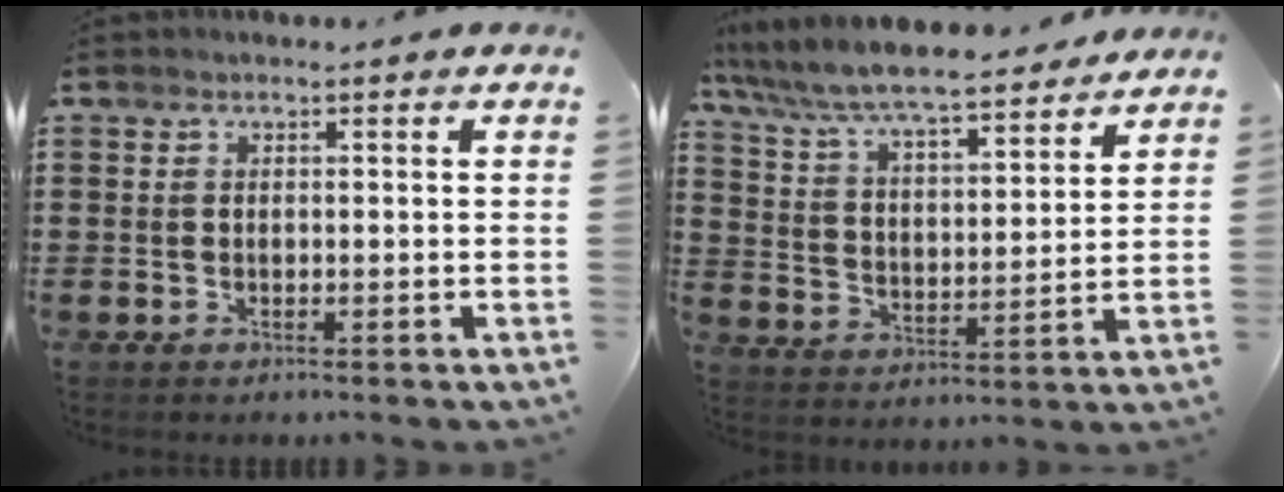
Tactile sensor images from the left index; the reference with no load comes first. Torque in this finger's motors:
{"motor_torque": [1.90, 0.24, 1.05, 0.21]}